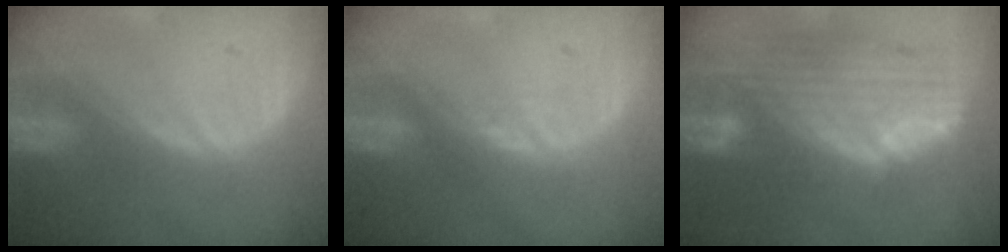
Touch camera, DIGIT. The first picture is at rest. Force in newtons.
{"total": 1.1, "press": 1.0, "slide": 0.5}
{"total": 12.0, "press": 10.2, "slide": 6.3}